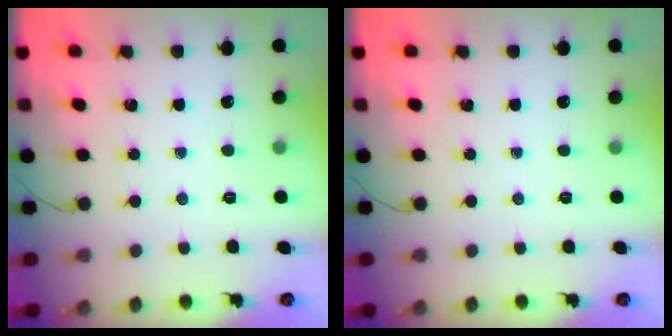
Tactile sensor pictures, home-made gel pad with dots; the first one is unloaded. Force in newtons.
{"total": 0.0}